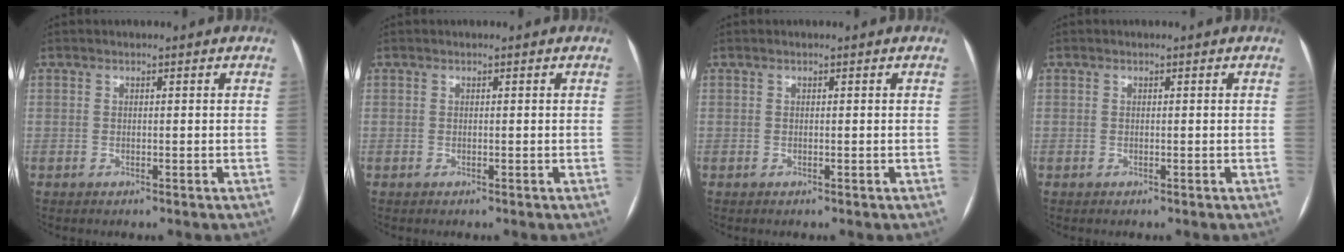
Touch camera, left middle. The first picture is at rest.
{"total": 0.0}
{"total": 0.0}
{"total": 0.0}